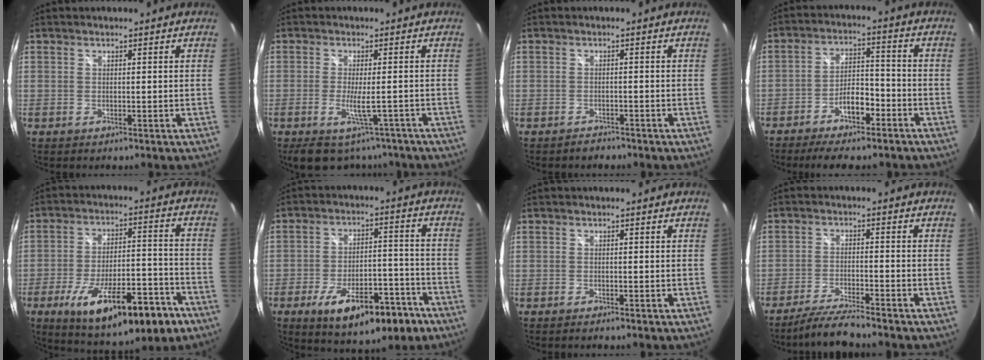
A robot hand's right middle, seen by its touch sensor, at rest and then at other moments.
{"total": 8.8, "force": [-6.7, 2.8, 5.0], "torque": [-0.090, -0.016, -0.095]}
{"total": 1.6, "force": [-1.5, 0.7, 0.2], "torque": [-0.005, 0.002, -0.022]}
{"total": 9.6, "force": [-6.6, 3.4, 6.1], "torque": [-0.122, 0.015, -0.106]}
{"total": 20.7, "force": [-11.5, 6.8, 15.9], "torque": [-0.261, -0.020, -0.160]}
{"total": 16.2, "force": [-9.5, 6.6, 11.3], "torque": [-0.190, 0.002, -0.130]}
{"total": 0.8, "force": [-0.7, 0.0, 0.3], "torque": [-0.006, -0.005, -0.015]}
{"total": 7.0, "force": [-6.3, -0.3, 3.0], "torque": [-0.078, -0.011, -0.116]}